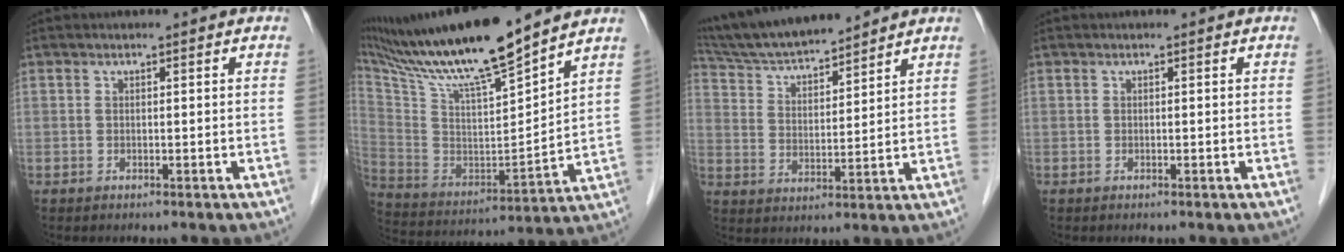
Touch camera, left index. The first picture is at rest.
{"total": 19.9, "force": [16.6, 0.5, 11.0], "torque": [-0.201, -0.009, 0.300]}
{"total": 12.7, "force": [11.8, 1.2, 4.7], "torque": [-0.088, 0.015, 0.214]}
{"total": 0.0}